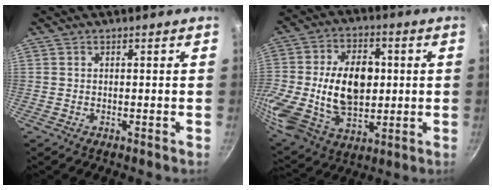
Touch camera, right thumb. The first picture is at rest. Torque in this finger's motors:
{"motor_torque": [2.50, 2.51, 2.22, -0.55, 0.28]}